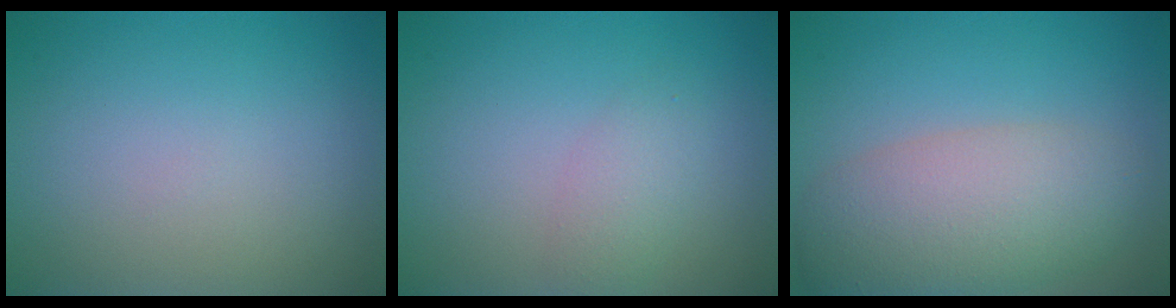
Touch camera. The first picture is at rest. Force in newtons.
{"total": 1.9, "press": 1.9, "slide": 0.1}
{"total": 6.8, "press": 6.8, "slide": 0.3}